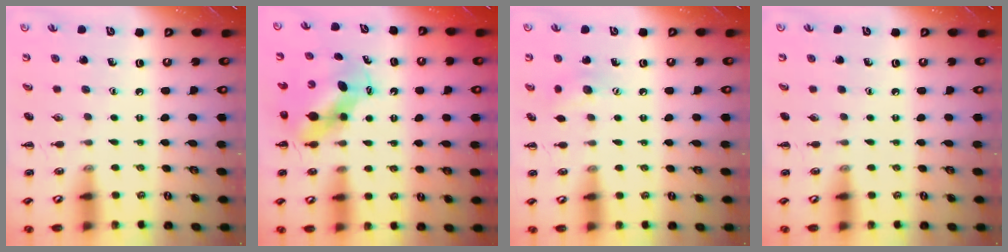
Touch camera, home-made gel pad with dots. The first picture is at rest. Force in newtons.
{"total": 6.4, "press": 6.3, "slide": 1.1}
{"total": 7.7, "press": 7.6, "slide": 1.5}
{"total": 0.0}